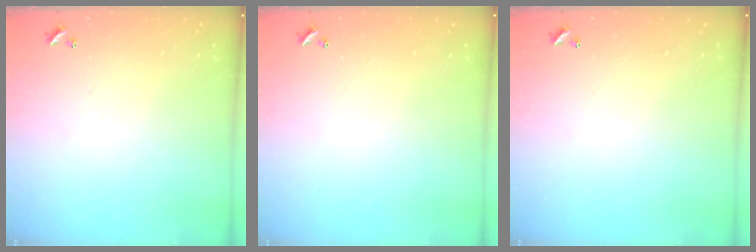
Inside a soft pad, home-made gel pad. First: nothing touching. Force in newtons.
{"total": 0.0}
{"total": 0.0}